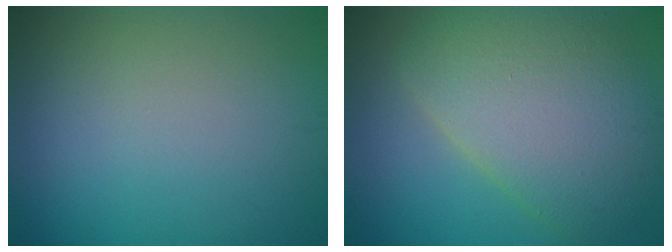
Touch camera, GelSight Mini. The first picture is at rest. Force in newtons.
{"total": 8.2, "press": 8.2, "slide": 0.5}